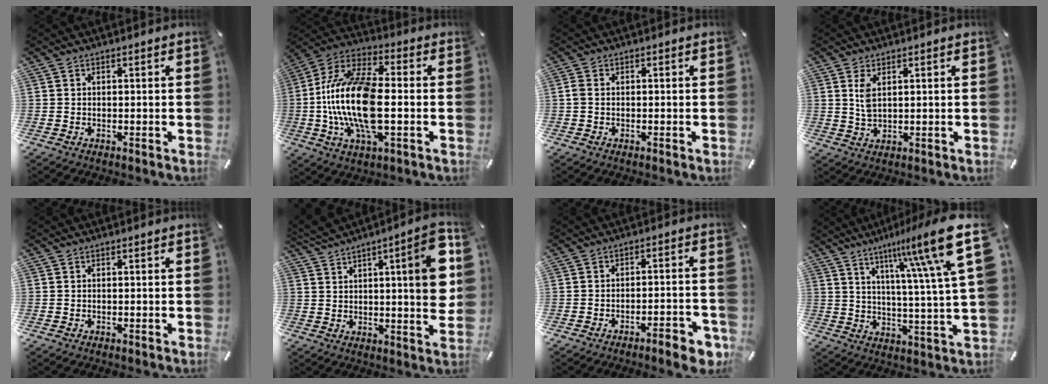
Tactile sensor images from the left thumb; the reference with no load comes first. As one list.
[{"total": 19.2, "force": [-2.3, 8.7, 17.0], "torque": [-0.361, -0.006, -0.041]}, {"total": 1.3, "force": [-0.2, 0.6, 1.2], "torque": [-0.023, 0.001, -0.004]}, {"total": 3.8, "force": [1.3, 1.6, 3.2], "torque": [-0.076, 0.001, 0.020]}, {"total": 0.0}, {"total": 14.1, "force": [5.2, 3.1, 12.7], "torque": [-0.178, -0.028, 0.079]}, {"total": 6.6, "force": [-4.6, 1.7, 4.4], "torque": [-0.063, 0.017, -0.076]}, {"total": 20.1, "force": [10.4, 2.4, 17.0], "torque": [-0.253, -0.057, 0.147]}]